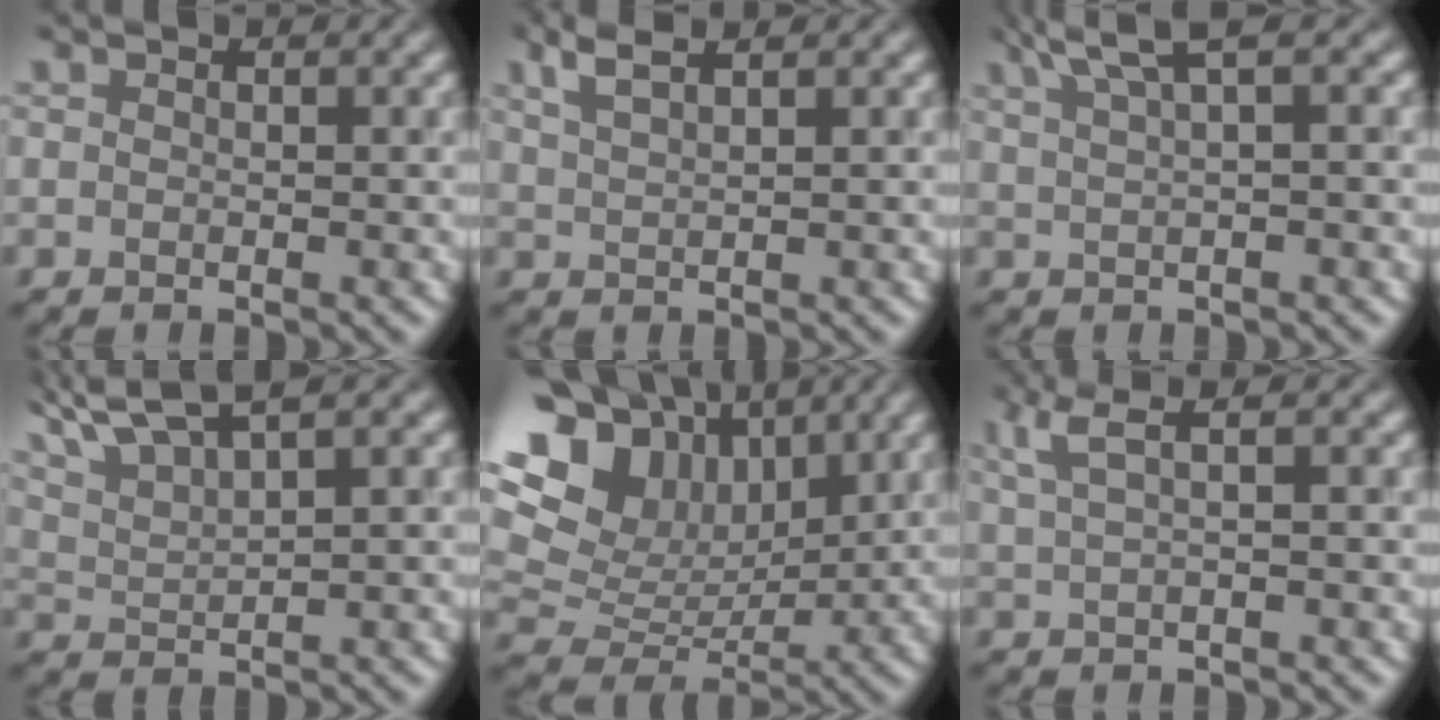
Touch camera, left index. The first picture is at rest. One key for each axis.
{"total": 2.3, "fx": 1.8, "fy": 0.3, "fz": 1.3, "tx": -0.021, "ty": 0.013, "tz": 0.037}
{"total": 3.7, "fx": 2.5, "fy": 0.5, "fz": 2.7, "tx": -0.036, "ty": 0.016, "tz": 0.046}
{"total": 5.4, "fx": 4.6, "fy": 0.7, "fz": 2.8, "tx": -0.064, "ty": 0.022, "tz": 0.085}
{"total": 15.9, "fx": 6.9, "fy": 12.0, "fz": 7.9, "tx": -0.197, "ty": 0.037, "tz": 0.118}
{"total": 2.6, "fx": 1.4, "fy": 0.5, "fz": 2.1, "tx": -0.034, "ty": 0.006, "tz": 0.025}